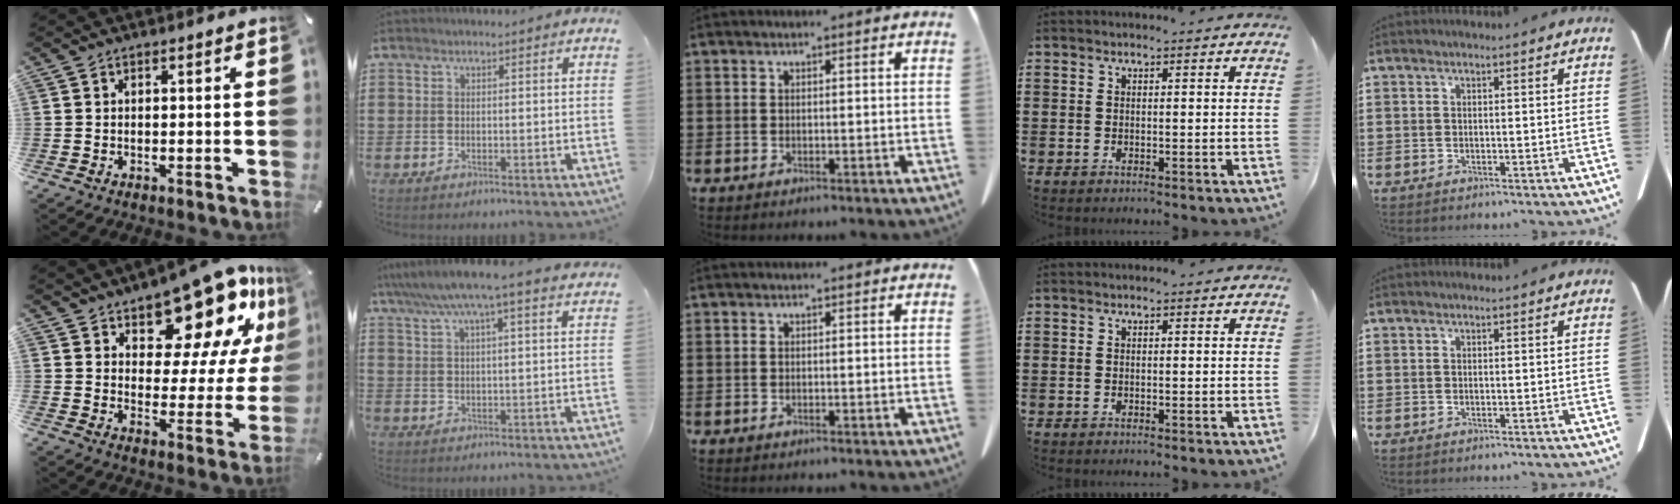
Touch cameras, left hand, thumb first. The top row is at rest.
{"thumb": {"total": 17.9, "force": [13.8, 7.9, 8.3], "torque": [-0.112, -0.115, 0.234]}, "index": {"total": 7.1, "force": [5.6, -0.1, 4.3], "torque": [-0.101, -0.019, 0.096]}}